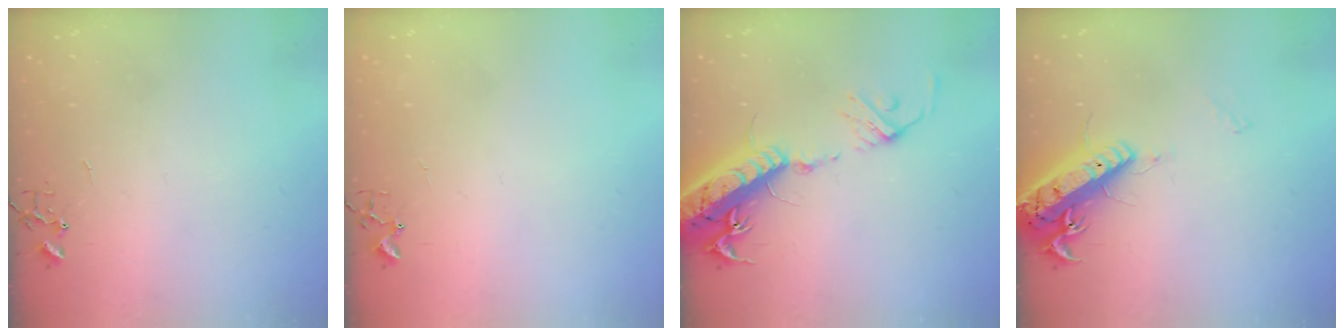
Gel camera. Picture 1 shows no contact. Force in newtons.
{"total": 3.3, "press": 3.3, "slide": 0.5}
{"total": 20.6, "press": 20.2, "slide": 4.3}
{"total": 17.1, "press": 16.8, "slide": 3.3}